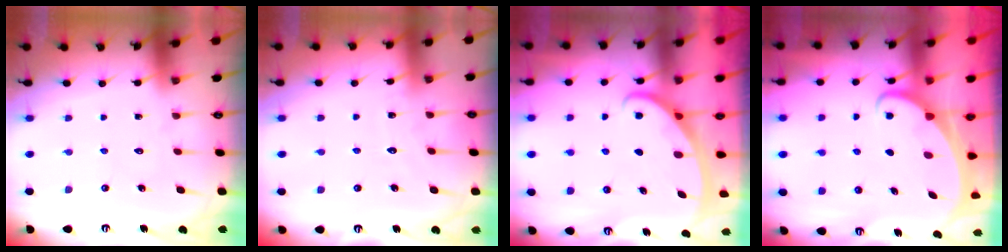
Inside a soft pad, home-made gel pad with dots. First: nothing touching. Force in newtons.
{"total": 4.5, "press": 4.5, "slide": 0.3}
{"total": 2.9, "press": 2.8, "slide": 0.4}
{"total": 2.0, "press": 2.0, "slide": 0.3}